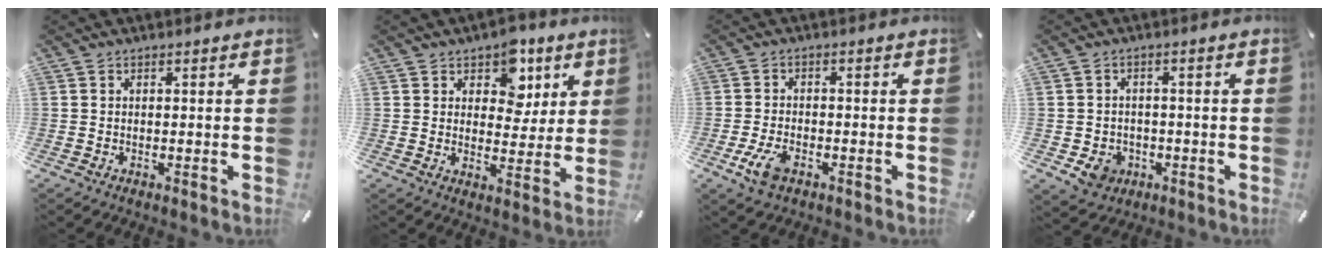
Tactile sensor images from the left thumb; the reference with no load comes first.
{"total": 9.0, "force": [4.5, 6.8, 3.9], "torque": [-0.039, -0.023, 0.074]}
{"total": 5.6, "force": [-2.7, 3.0, 3.9], "torque": [-0.101, -0.001, -0.056]}
{"total": 5.7, "force": [-2.0, 4.9, 2.1], "torque": [-0.031, 0.006, -0.036]}